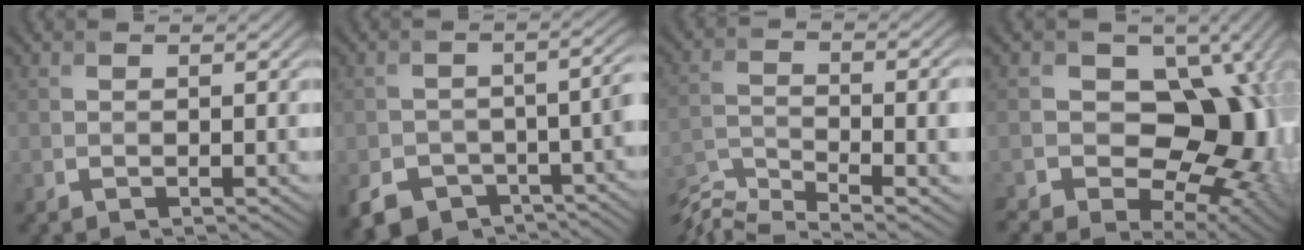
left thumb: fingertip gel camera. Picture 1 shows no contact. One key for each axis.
{"total": 9.5, "fx": -5.4, "fy": 5.8, "fz": 5.2, "tx": -0.087, "ty": -0.033, "tz": -0.083}
{"total": 10.0, "fx": -7.4, "fy": 2.5, "fz": 6.3, "tx": -0.124, "ty": -0.019, "tz": -0.133}
{"total": 17.5, "fx": -1.7, "fy": 13.6, "fz": 10.9, "tx": -0.165, "ty": 0.004, "tz": -0.035}